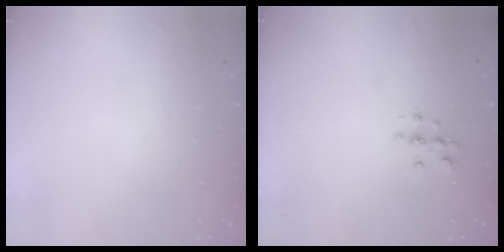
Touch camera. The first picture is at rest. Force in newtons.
{"total": 3.0, "press": 3.0, "slide": 0.3}